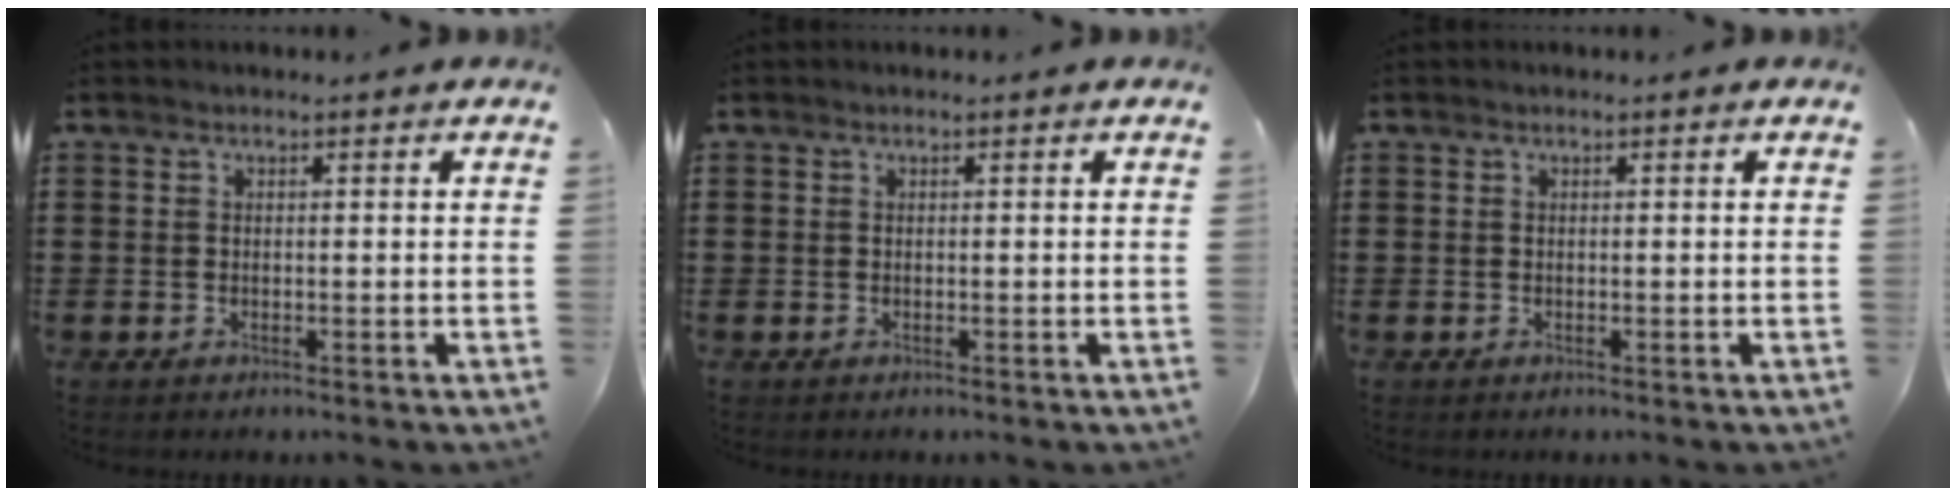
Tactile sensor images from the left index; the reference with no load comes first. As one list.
[{"total": 0.0}, {"total": 0.0}]